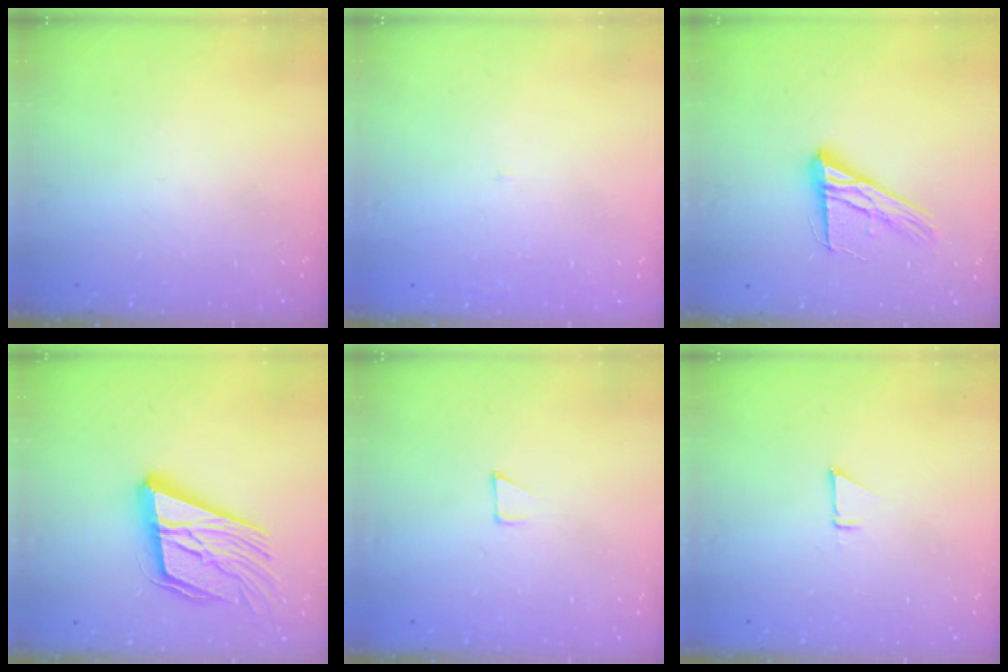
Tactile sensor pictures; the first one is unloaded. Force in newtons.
{"total": 2.0, "press": 2.0, "slide": 0.1}
{"total": 14.0, "press": 14.0, "slide": 1.0}
{"total": 23.6, "press": 23.1, "slide": 4.9}
{"total": 2.8, "press": 2.8, "slide": 0.2}
{"total": 1.9, "press": 1.9, "slide": 0.0}